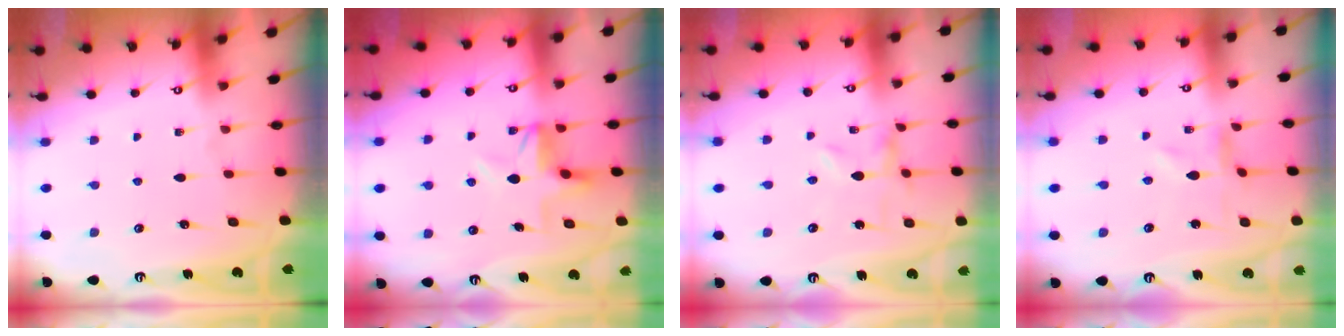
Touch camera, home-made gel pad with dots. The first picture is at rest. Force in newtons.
{"total": 3.9, "press": 3.9, "slide": 0.4}
{"total": 0.0}
{"total": 0.0}